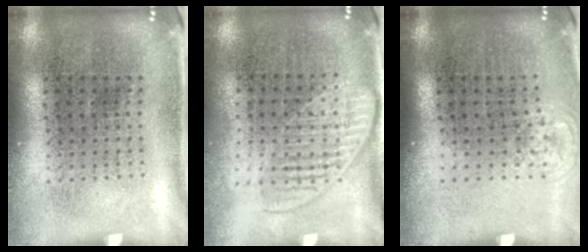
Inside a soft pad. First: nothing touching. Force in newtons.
{"total": 1.4, "press": 1.3, "slide": 0.6}
{"total": 0.6, "press": 0.5, "slide": 0.3}